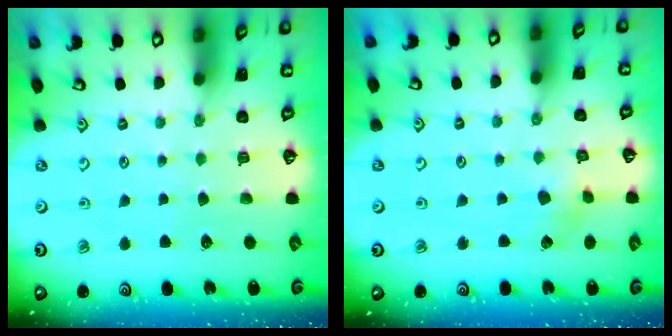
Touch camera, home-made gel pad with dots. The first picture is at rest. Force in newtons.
{"total": 3.0, "press": 3.0, "slide": 0.4}